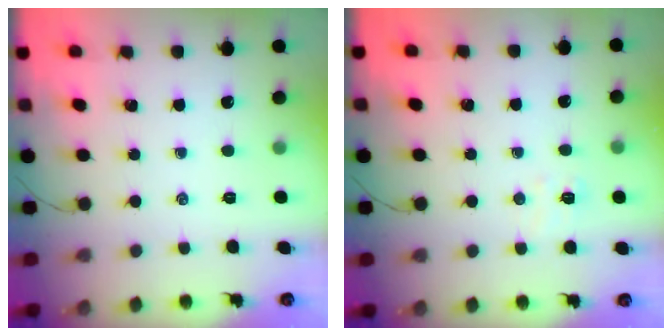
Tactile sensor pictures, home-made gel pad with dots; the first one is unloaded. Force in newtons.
{"total": 5.1, "press": 4.9, "slide": 1.4}